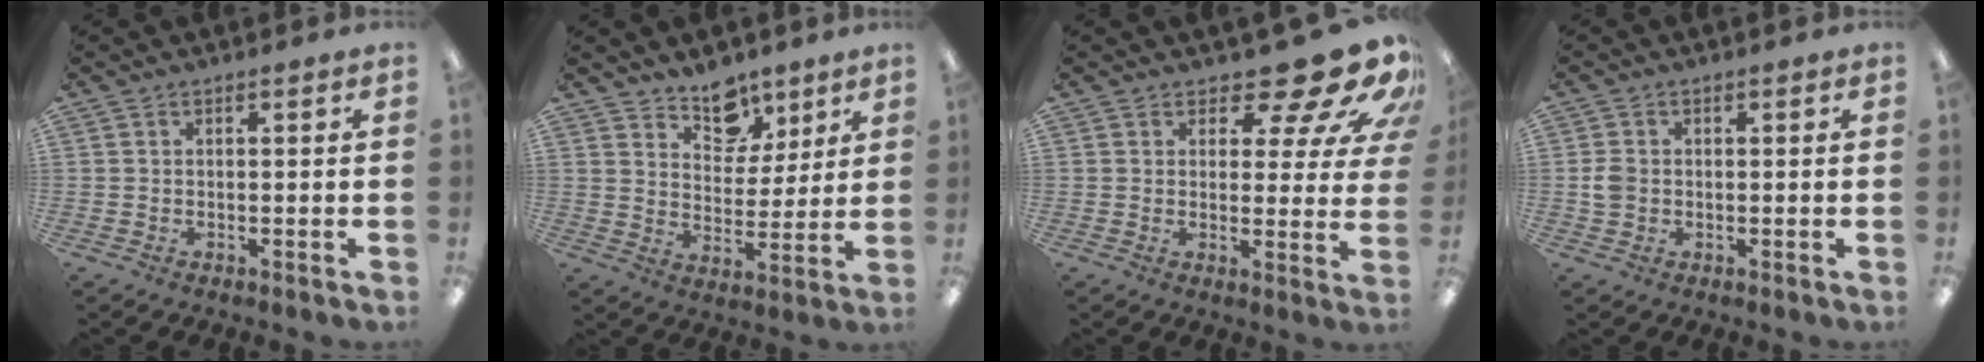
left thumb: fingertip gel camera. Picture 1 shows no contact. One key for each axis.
{"total": 9.9, "fx": 7.6, "fy": 5.9, "fz": 2.2, "tx": -0.023, "ty": -0.057, "tz": 0.140}
{"total": 13.6, "fx": 9.7, "fy": 5.1, "fz": 8.2, "tx": -0.107, "ty": -0.071, "tz": 0.161}
{"total": 3.2, "fx": -0.1, "fy": 2.7, "fz": 1.7, "tx": -0.022, "ty": 0.004, "tz": -0.002}